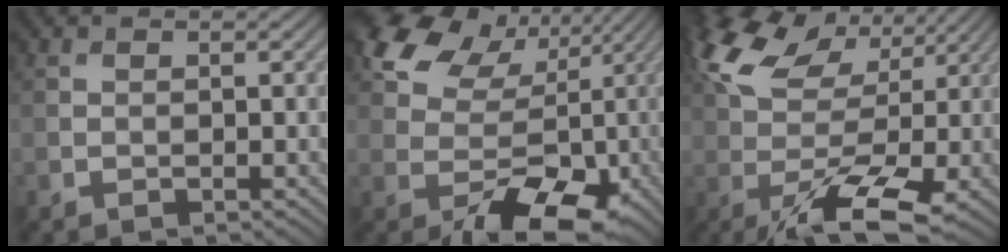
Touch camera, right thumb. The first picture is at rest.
{"total": 13.6, "force": [0.1, 9.7, 9.6], "torque": [-0.151, -0.001, 0.037]}
{"total": 13.8, "force": [1.5, 6.8, 12.0], "torque": [-0.229, 0.001, 0.029]}